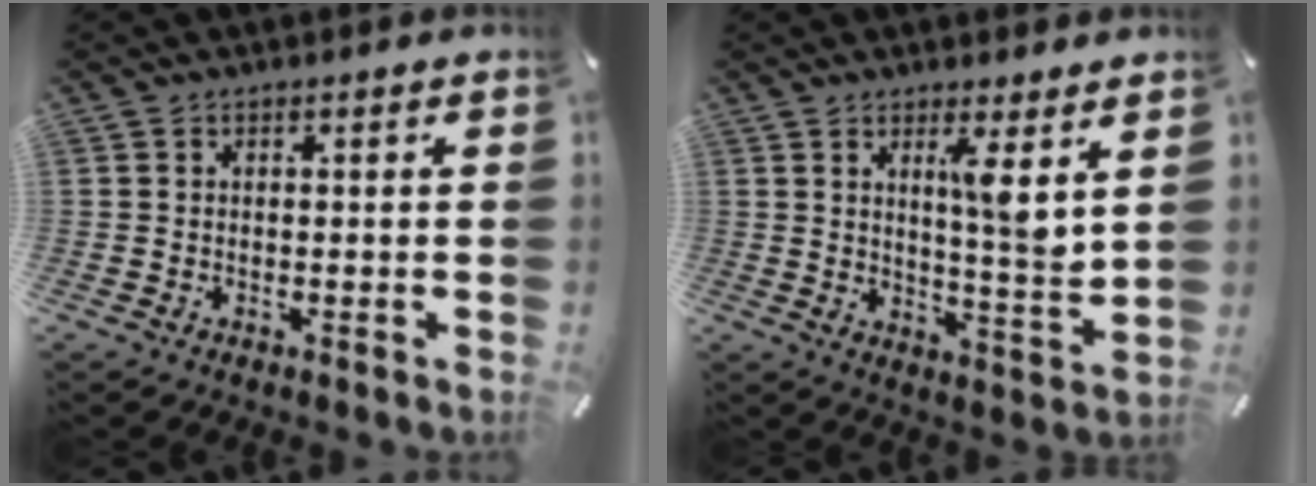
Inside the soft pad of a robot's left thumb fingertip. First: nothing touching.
{"total": 7.6, "force": [3.9, 0.6, 6.5], "torque": [-0.102, -0.036, 0.059]}